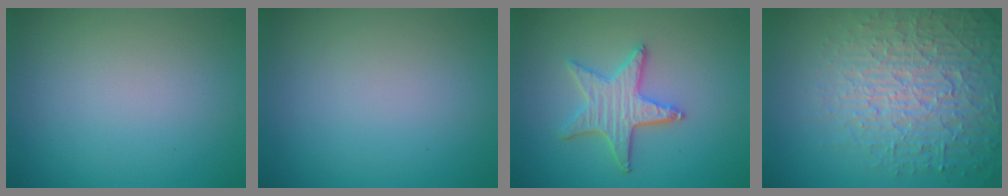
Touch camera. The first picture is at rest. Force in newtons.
{"total": 0.0}
{"total": 4.0, "press": 3.6, "slide": 1.9}
{"total": 7.4, "press": 7.2, "slide": 1.7}